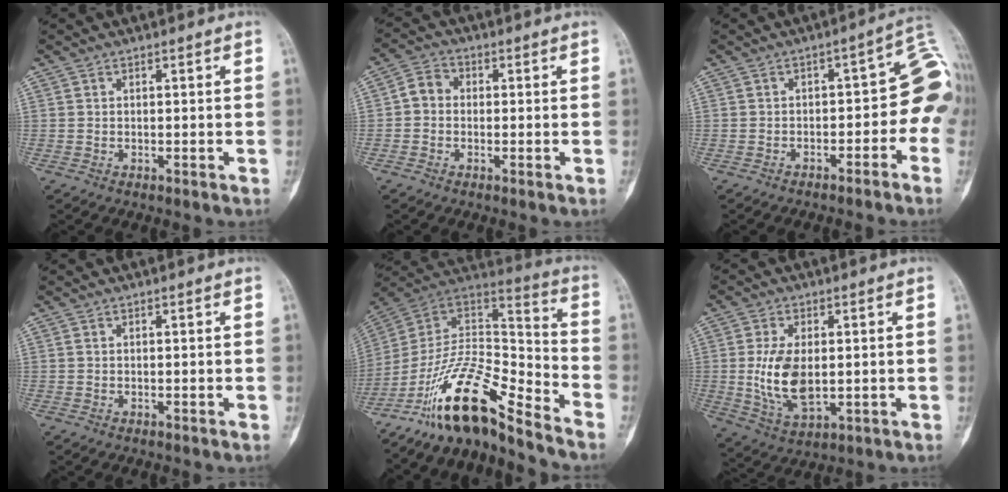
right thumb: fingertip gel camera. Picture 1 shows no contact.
{"total": 4.1, "force": [-0.3, 3.5, 2.1], "torque": [-0.025, 0.013, -0.019]}
{"total": 10.0, "force": [-4.0, 5.5, 7.3], "torque": [-0.063, 0.053, -0.056]}
{"total": 0.0}
{"total": 18.4, "force": [-14.2, 4.7, 10.7], "torque": [-0.175, 0.111, -0.257]}
{"total": 10.7, "force": [0.2, 5.9, 9.0], "torque": [-0.172, -0.012, 0.017]}